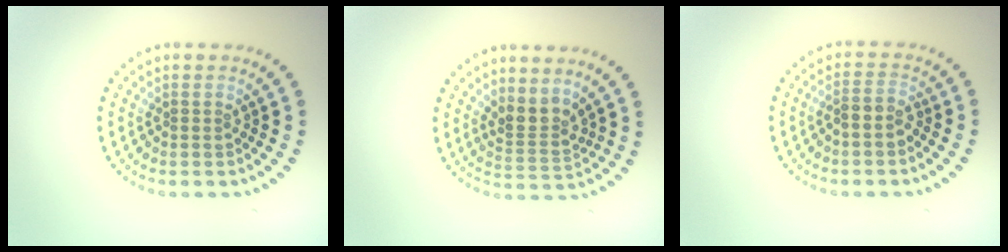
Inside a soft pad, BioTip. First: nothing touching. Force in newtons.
{"total": 2.6, "press": 1.9, "slide": 1.8}
{"total": 1.8, "press": 1.6, "slide": 0.9}